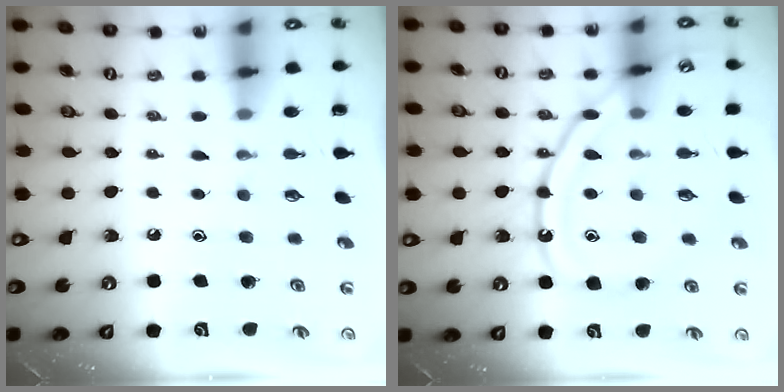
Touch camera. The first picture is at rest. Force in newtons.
{"total": 14.3, "press": 14.3, "slide": 1.3}